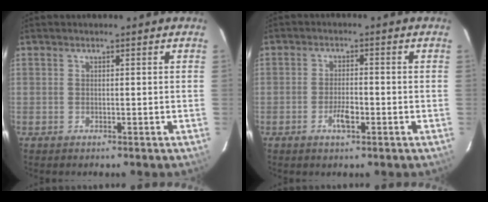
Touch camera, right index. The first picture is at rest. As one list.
[{"total": 3.2, "force": [-1.4, 0.8, 2.8], "torque": [-0.054, 0.001, -0.025]}]